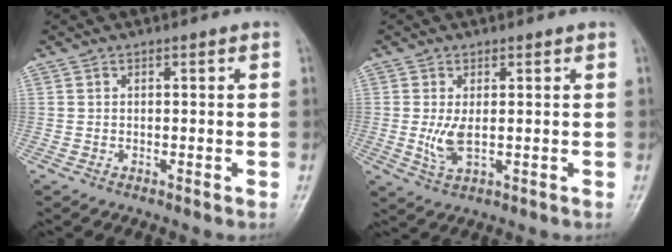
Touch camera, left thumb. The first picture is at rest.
{"total": 3.9, "force": [0.1, 1.7, 3.5], "torque": [-0.075, -0.011, 0.008]}